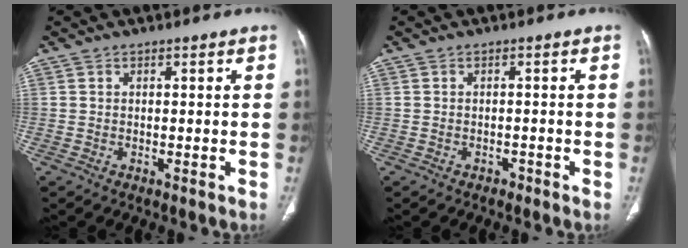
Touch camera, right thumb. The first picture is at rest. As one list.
[{"total": 1.0, "force": [-0.6, 0.7, -0.2], "torque": [0.004, 0.006, -0.012]}]